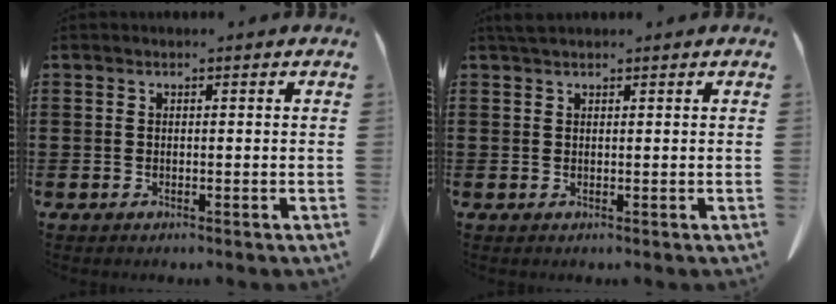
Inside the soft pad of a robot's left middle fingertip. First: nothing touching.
{"total": 1.3, "force": [1.1, 0.3, 0.6], "torque": [-0.014, 0.002, 0.021]}